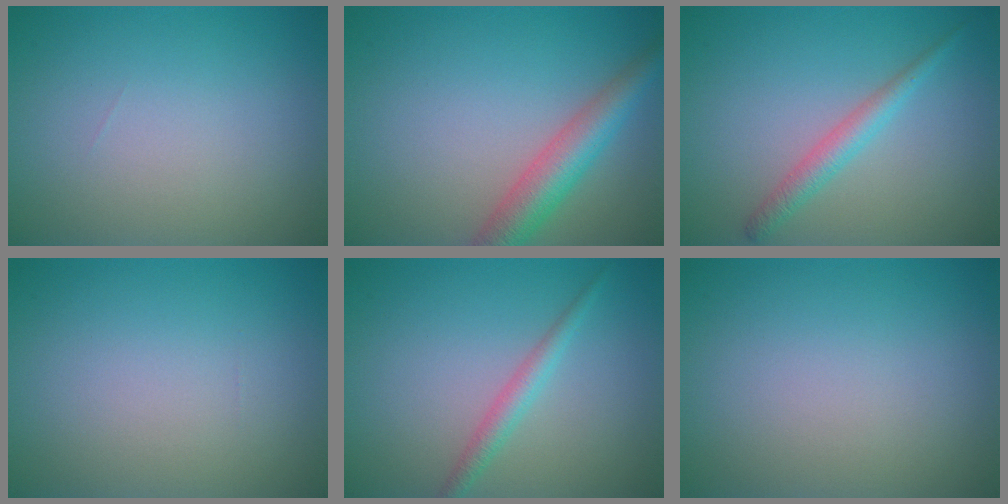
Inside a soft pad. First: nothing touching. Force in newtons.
{"total": 4.6, "press": 4.6, "slide": 0.1}
{"total": 2.1, "press": 2.1, "slide": 0.1}
{"total": 0.0}
{"total": 1.8, "press": 1.8, "slide": 0.1}
{"total": 0.0}